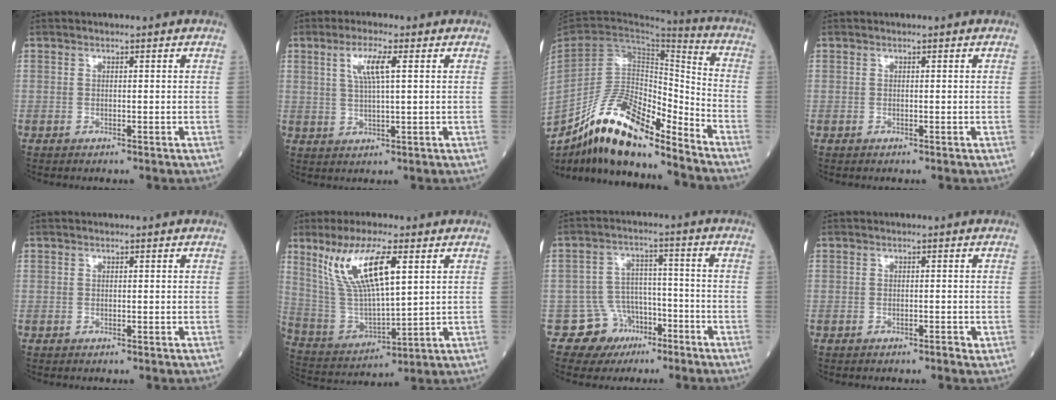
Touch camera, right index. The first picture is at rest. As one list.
[{"total": 4.9, "force": [1.8, 0.4, 4.6], "torque": [-0.094, 0.005, 0.036]}, {"total": 18.6, "force": [-14.8, 4.6, 10.3], "torque": [-0.202, 0.013, -0.269]}, {"total": 0.0}, {"total": 0.0}, {"total": 13.6, "force": [6.3, 2.9, 11.8], "torque": [-0.248, 0.005, 0.128]}, {"total": 7.1, "force": [-4.1, 5.9, 0.0], "torque": [0.013, 0.029, -0.060]}, {"total": 0.7, "force": [-0.4, 0.2, 0.5], "torque": [-0.008, 0.001, -0.006]}]